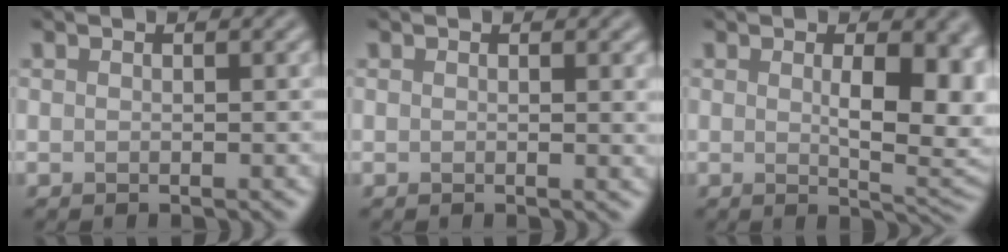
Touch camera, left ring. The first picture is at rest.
{"total": 1.1, "force": [0.2, 0.3, 1.0], "torque": [-0.007, -0.002, 0.000]}
{"total": 7.3, "force": [0.6, 2.7, 6.7], "torque": [-0.089, -0.011, 0.019]}